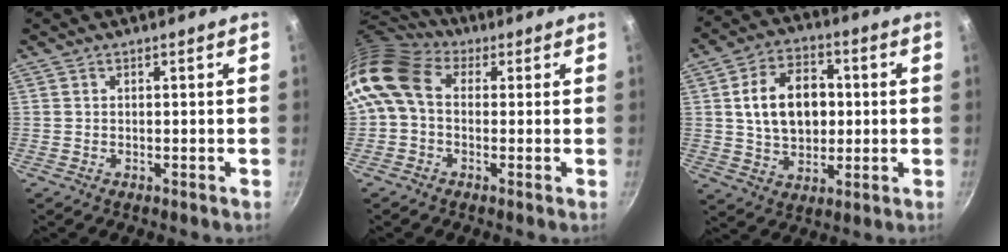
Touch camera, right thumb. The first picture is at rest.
{"total": 10.4, "force": [1.0, 7.8, 6.8], "torque": [-0.129, 0.024, -0.003]}
{"total": 13.8, "force": [1.3, 9.8, 9.7], "torque": [-0.131, 0.011, 0.022]}